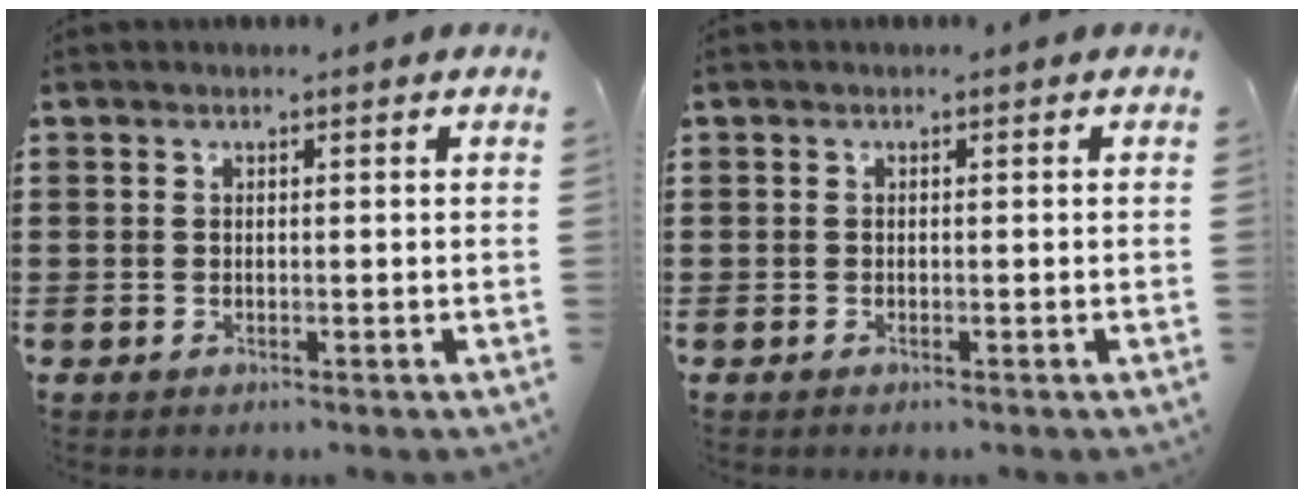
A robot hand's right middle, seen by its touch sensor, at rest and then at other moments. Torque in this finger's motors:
{"motor_torque": [0.07, 0.14, 0.04, 0.00]}